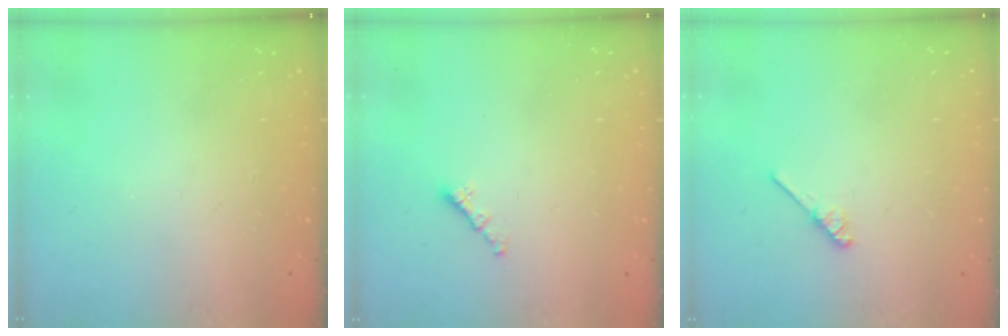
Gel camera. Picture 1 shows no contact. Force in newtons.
{"total": 1.2, "press": 1.1, "slide": 0.5}
{"total": 4.5, "press": 4.4, "slide": 0.7}